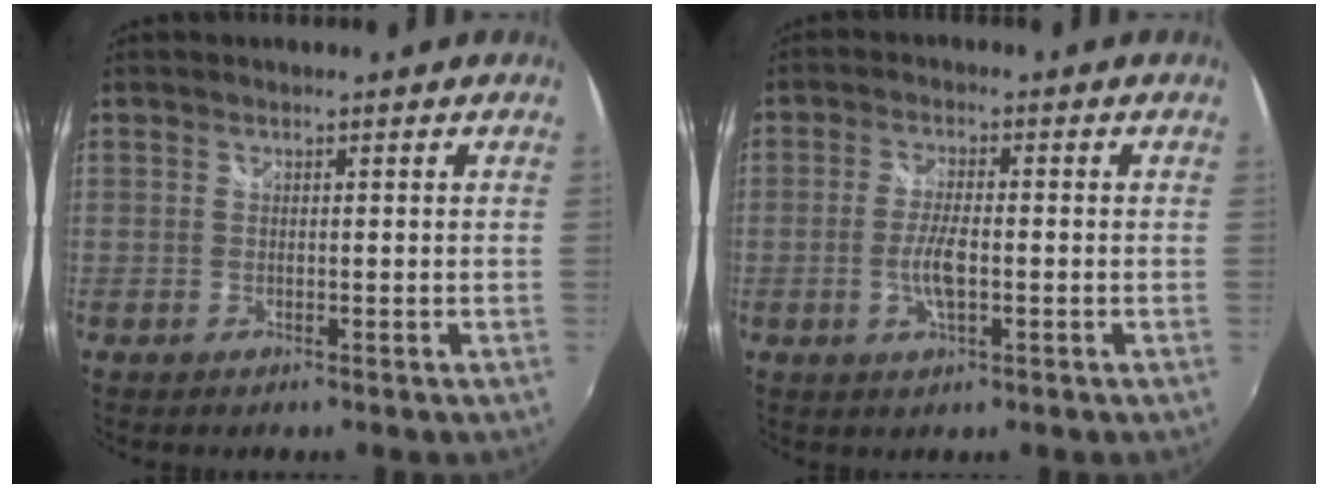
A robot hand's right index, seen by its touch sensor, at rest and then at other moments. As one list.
[{"total": 5.0, "force": [-1.3, 1.4, 4.6], "torque": [-0.095, -0.003, -0.024]}]